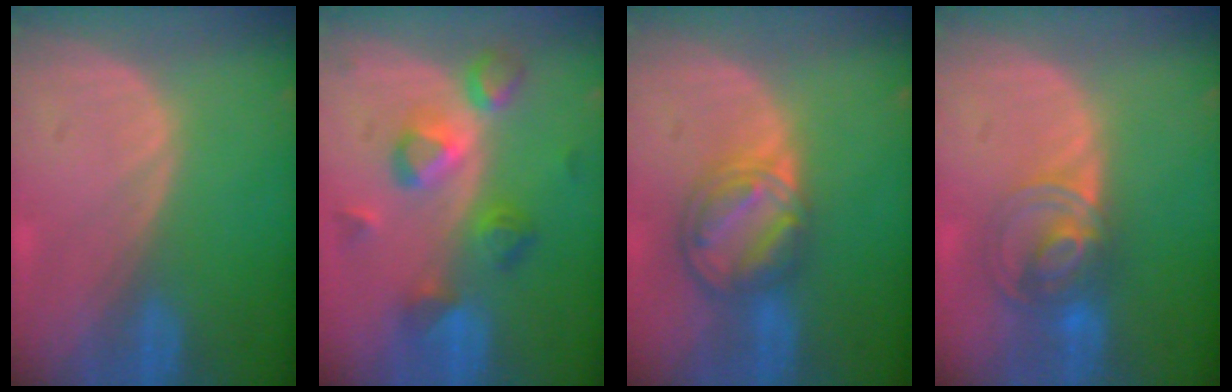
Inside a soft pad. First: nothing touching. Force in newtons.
{"total": 7.5, "press": 7.5, "slide": 0.9}
{"total": 8.2, "press": 6.9, "slide": 4.4}
{"total": 7.4, "press": 6.2, "slide": 4.2}